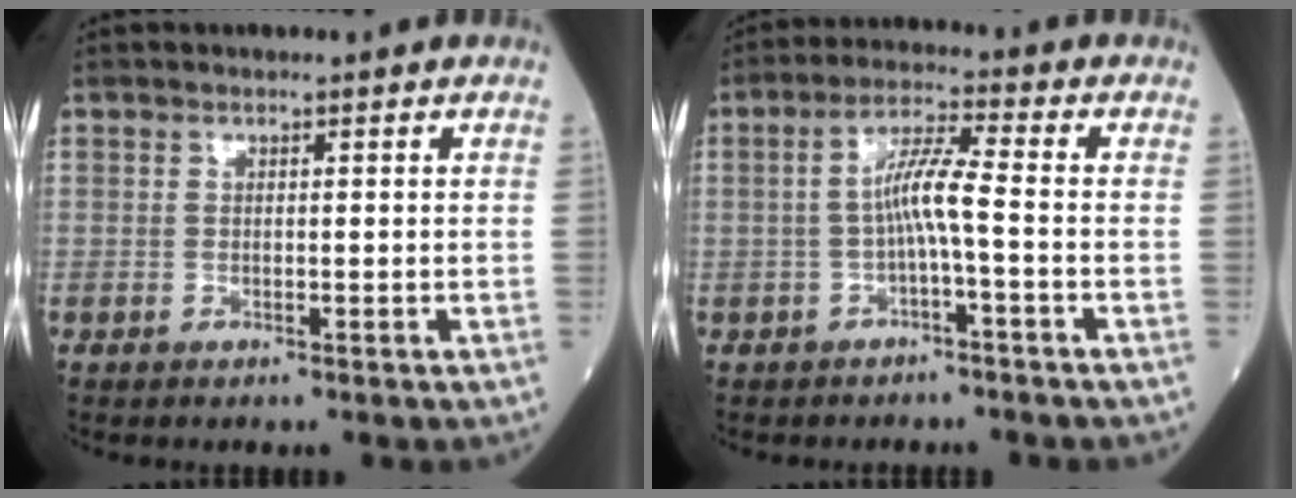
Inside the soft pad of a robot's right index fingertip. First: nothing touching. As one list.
[{"total": 5.4, "force": [-1.0, -0.1, 5.3], "torque": [-0.101, 0.017, -0.018]}]